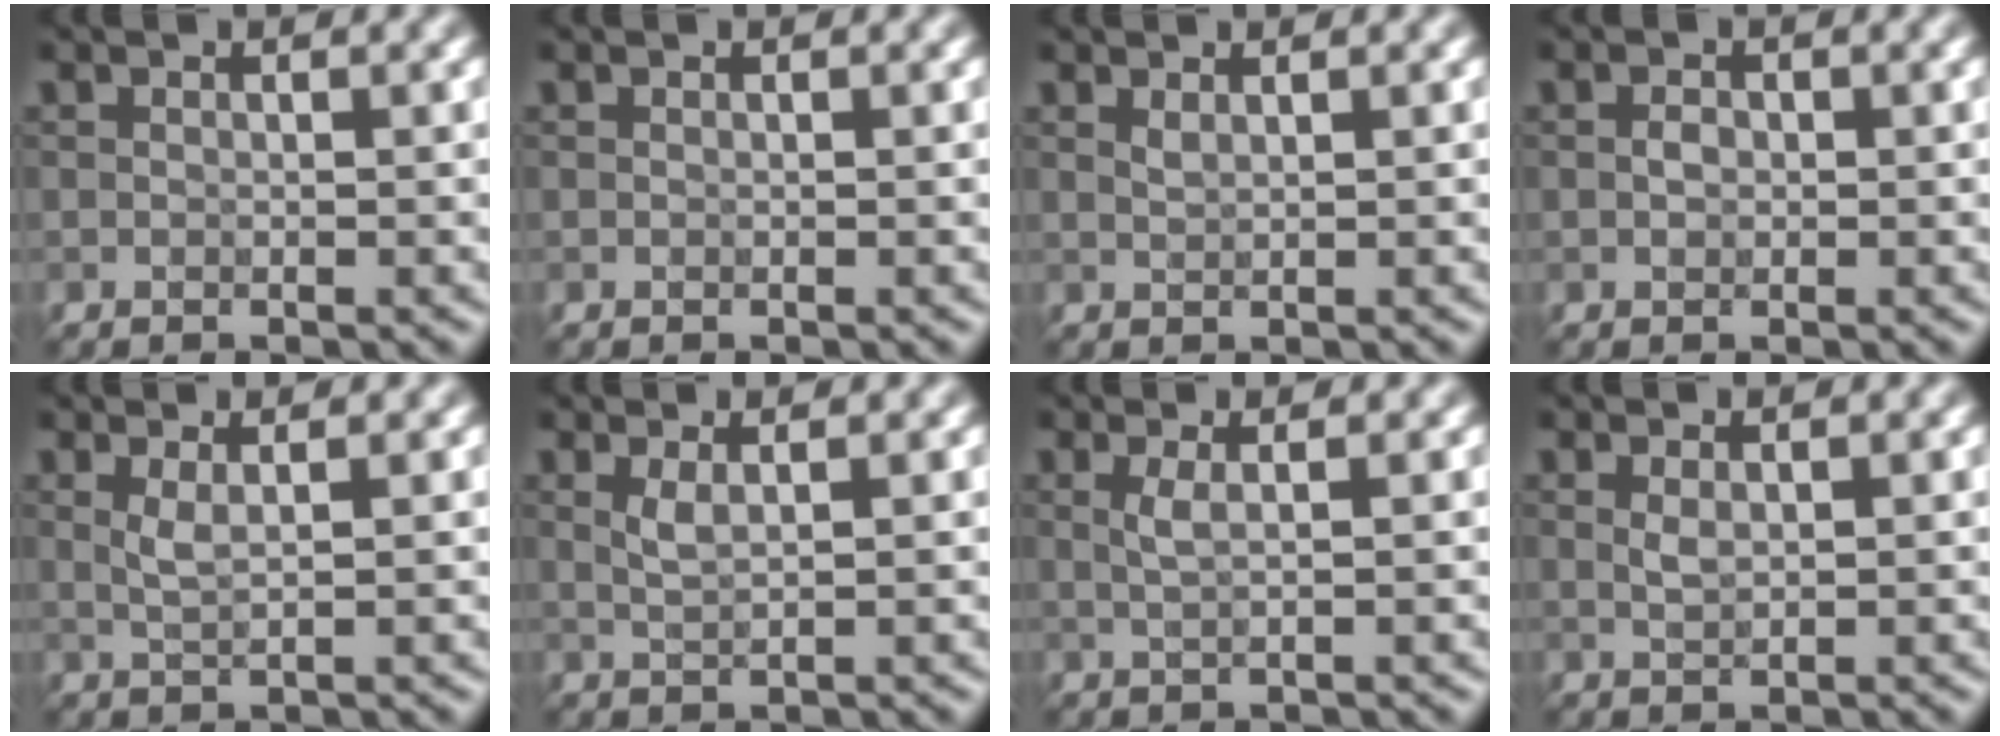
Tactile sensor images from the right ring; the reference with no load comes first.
{"total": 0.0}
{"total": 0.7, "force": [0.5, 0.2, 0.5], "torque": [-0.008, 0.001, 0.010]}
{"total": 1.0, "force": [-0.1, 0.7, 0.7], "torque": [-0.013, -0.002, -0.003]}
{"total": 1.5, "force": [0.6, 0.4, 1.4], "torque": [-0.027, -0.001, 0.010]}
{"total": 1.5, "force": [0.6, 0.4, 1.3], "torque": [-0.025, 0.000, 0.012]}
{"total": 1.6, "force": [0.4, 0.5, 1.5], "torque": [-0.026, 0.000, 0.004]}
{"total": 1.0, "force": [0.4, 0.4, 0.8], "torque": [-0.021, -0.001, 0.010]}